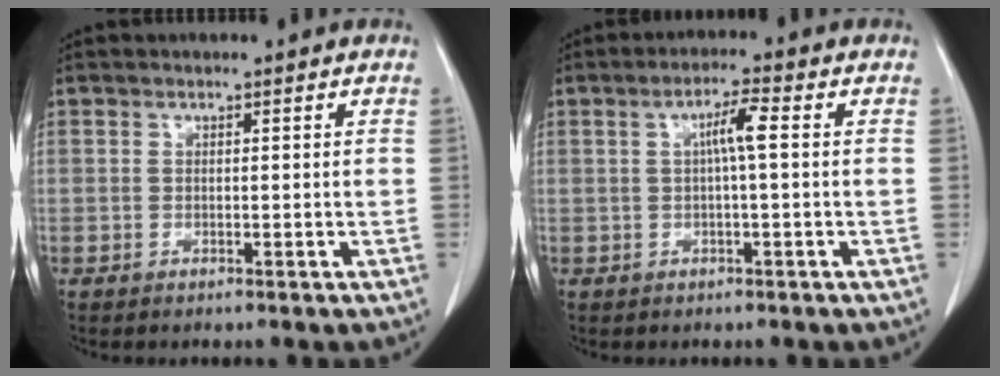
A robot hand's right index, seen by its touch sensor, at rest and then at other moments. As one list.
[{"total": 3.7, "force": [0.5, 0.3, 3.7], "torque": [-0.068, 0.009, 0.007]}]